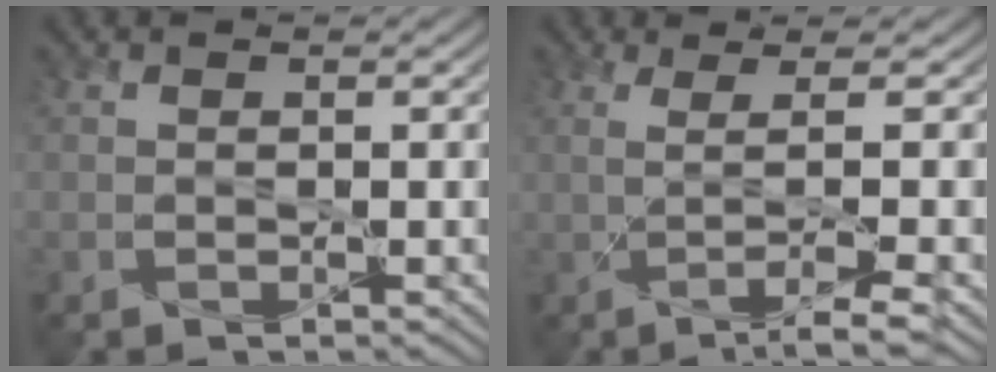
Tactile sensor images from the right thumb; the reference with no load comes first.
{"total": 4.6, "force": [0.0, 0.3, 4.6], "torque": [-0.088, 0.005, 0.000]}